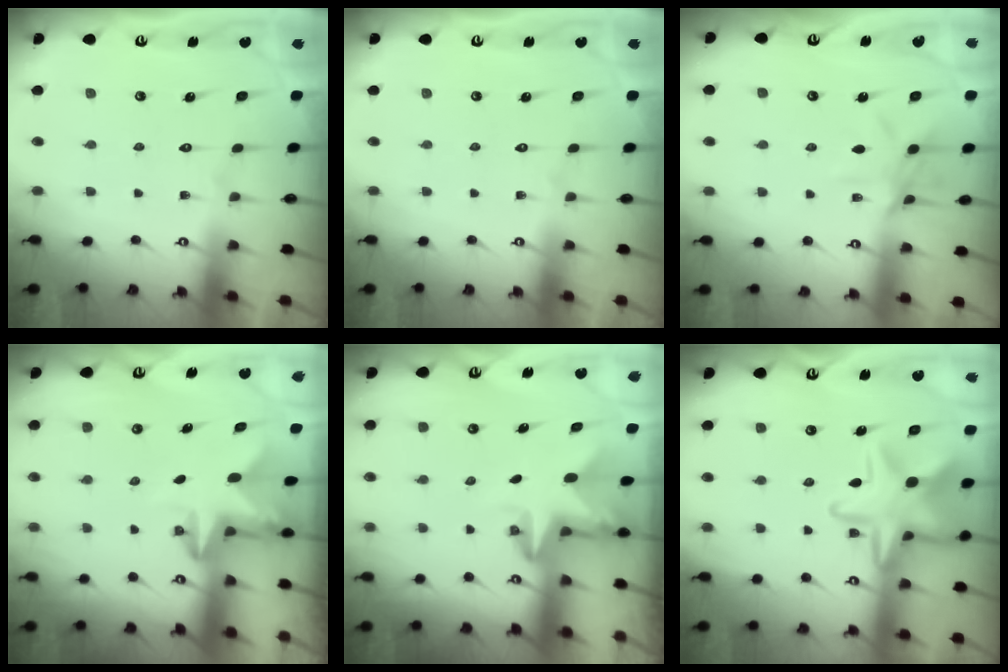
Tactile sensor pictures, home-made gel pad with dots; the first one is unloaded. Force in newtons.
{"total": 0.0}
{"total": 8.2, "press": 8.2, "slide": 0.2}
{"total": 2.8, "press": 2.8, "slide": 0.5}
{"total": 3.1, "press": 3.1, "slide": 0.1}
{"total": 17.5, "press": 17.4, "slide": 1.0}